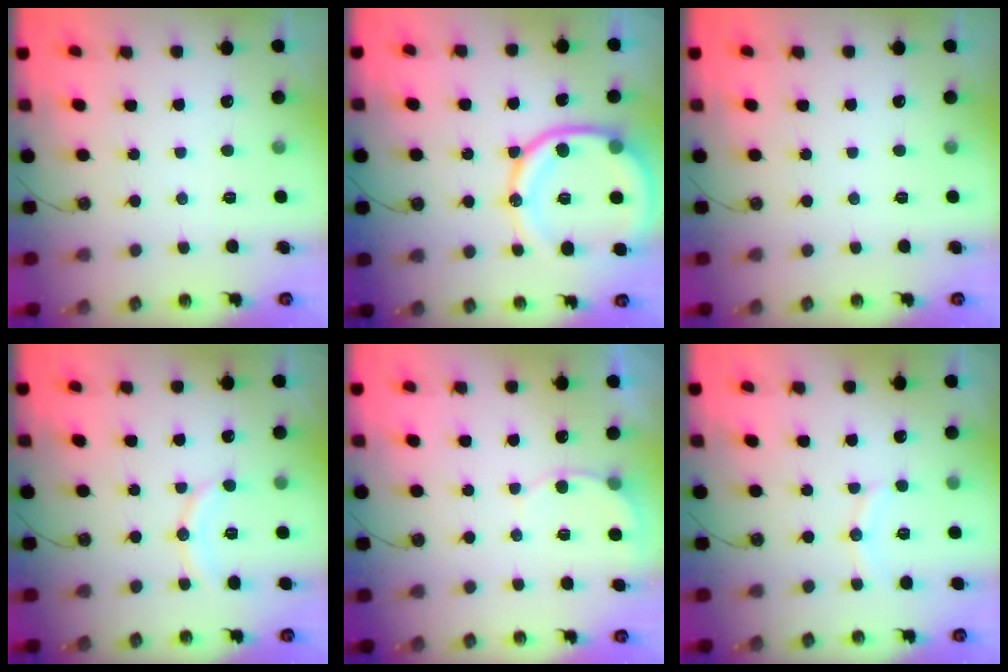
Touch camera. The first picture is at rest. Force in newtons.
{"total": 17.5, "press": 17.4, "slide": 1.9}
{"total": 0.0}
{"total": 8.3, "press": 8.3, "slide": 0.9}
{"total": 4.8, "press": 4.8, "slide": 0.4}
{"total": 6.3, "press": 6.1, "slide": 1.4}